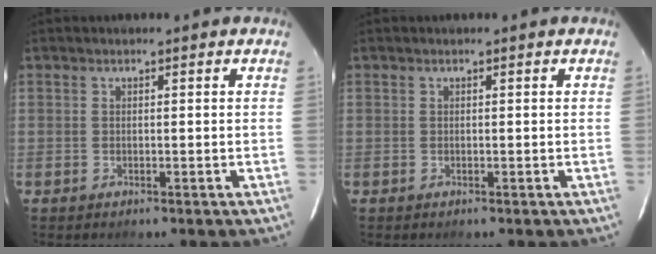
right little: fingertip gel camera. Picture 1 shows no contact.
{"total": 0.0}